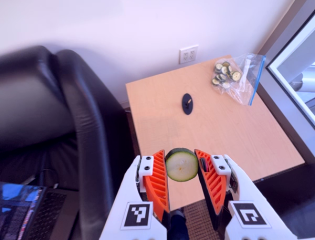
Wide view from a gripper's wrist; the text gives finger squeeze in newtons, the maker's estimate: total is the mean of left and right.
{"total": 8.5, "left": 8.2, "right": 8.8}